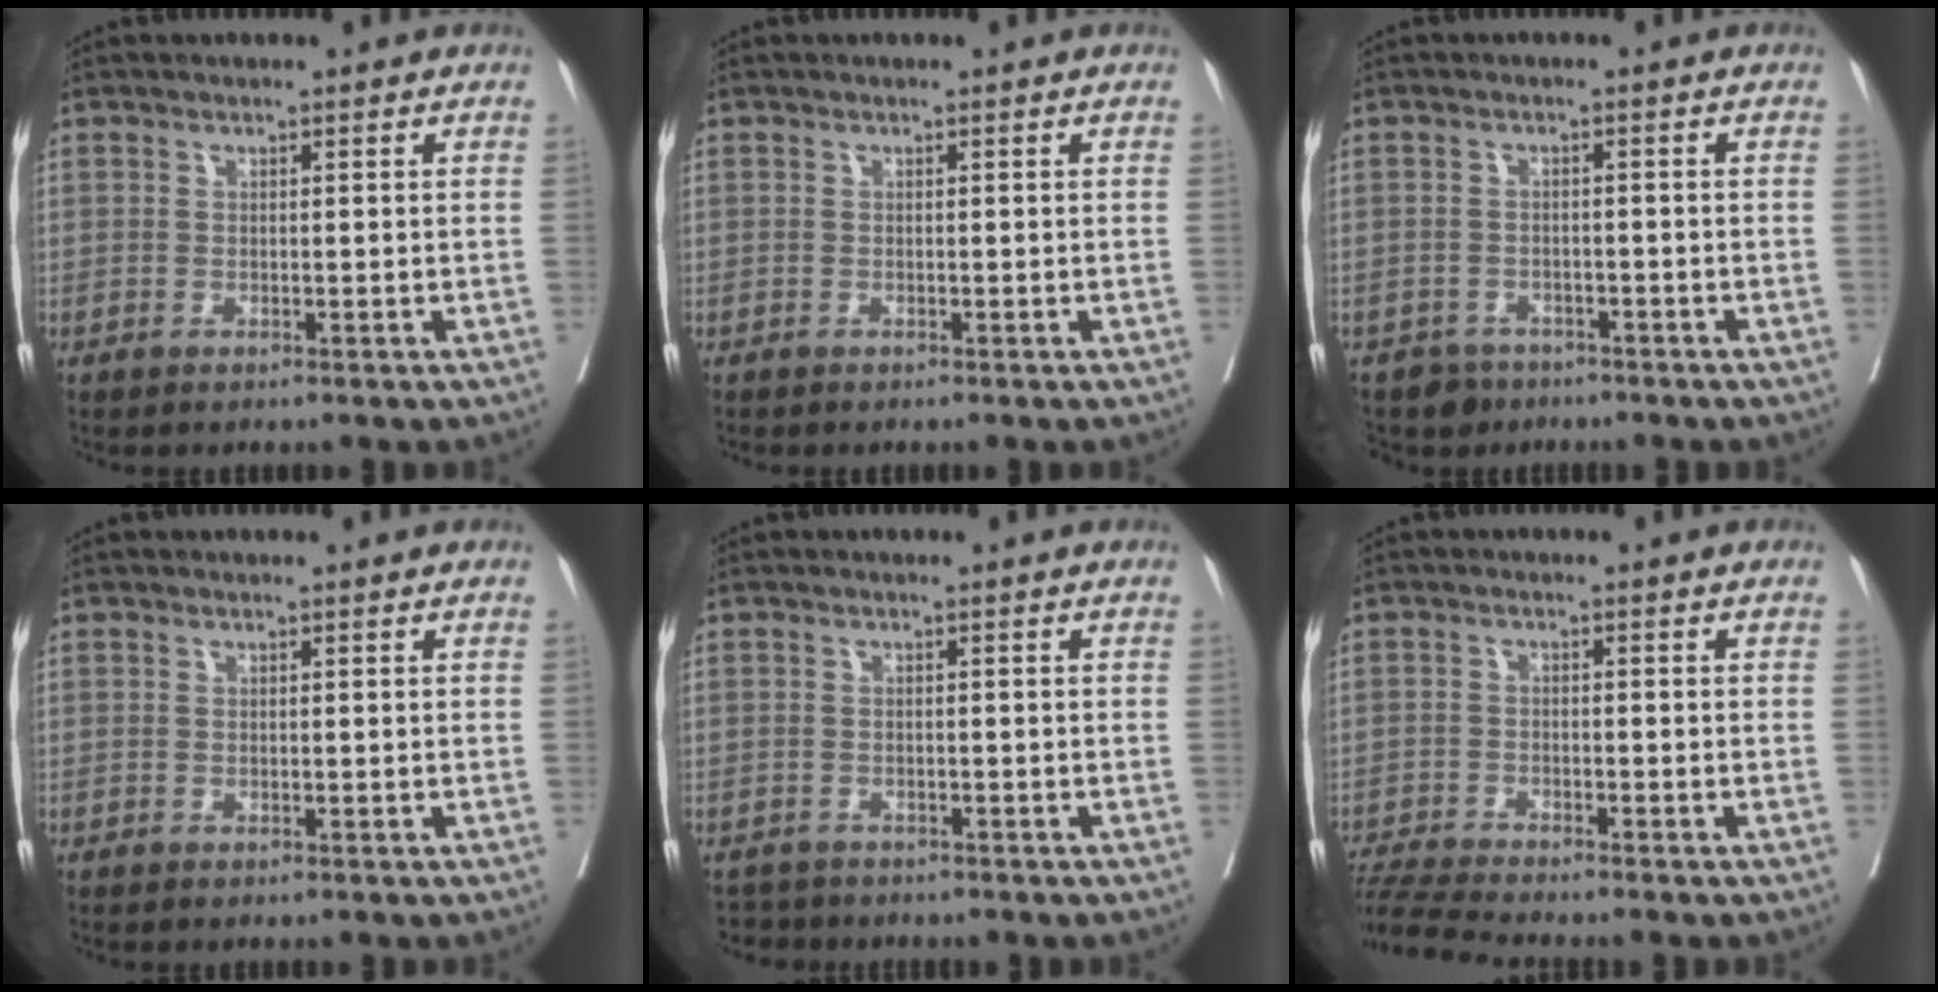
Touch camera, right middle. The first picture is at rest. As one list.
[{"total": 0.0}, {"total": 3.8, "force": [-3.0, 2.3, -0.5], "torque": [0.012, 0.003, -0.051]}, {"total": 0.0}, {"total": 2.7, "force": [-2.5, 0.9, -0.5], "torque": [0.006, -0.004, -0.044]}, {"total": 6.1, "force": [-5.8, -1.3, 1.6], "torque": [-0.028, -0.016, -0.107]}]